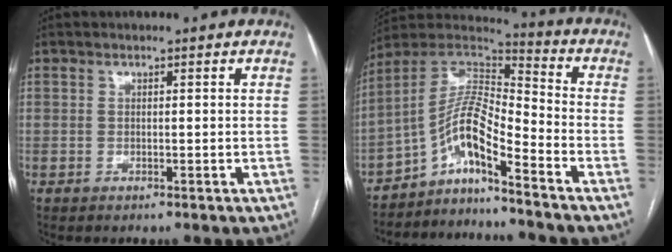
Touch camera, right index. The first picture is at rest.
{"total": 10.9, "force": [-6.7, 1.3, 8.4], "torque": [-0.165, 0.027, -0.122]}